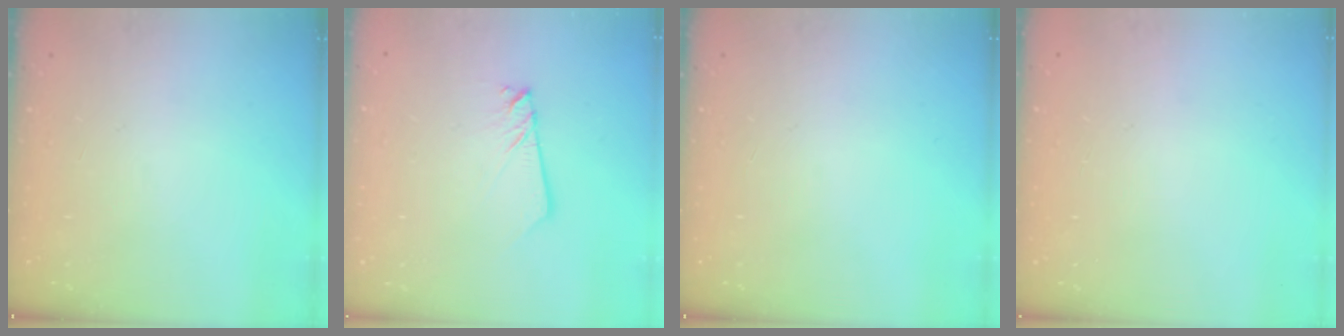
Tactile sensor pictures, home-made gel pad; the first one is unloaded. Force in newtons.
{"total": 2.5, "press": 2.5, "slide": 0.2}
{"total": 0.0}
{"total": 0.0}